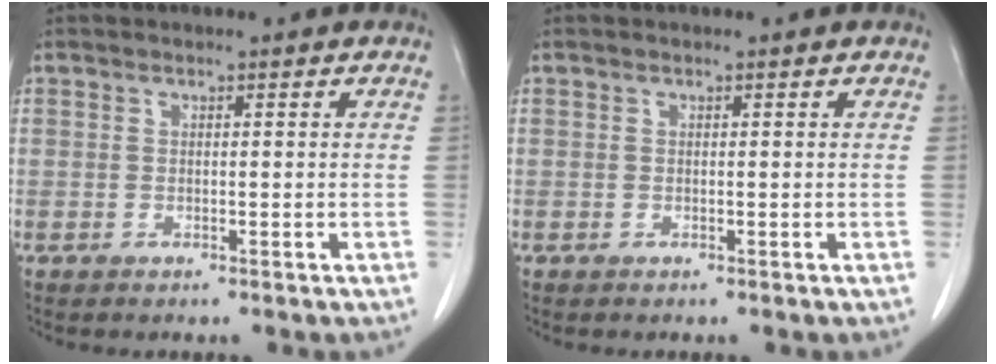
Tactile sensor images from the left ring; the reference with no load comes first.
{"total": 0.0}